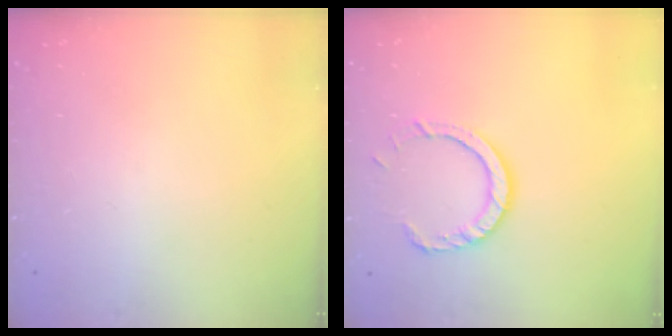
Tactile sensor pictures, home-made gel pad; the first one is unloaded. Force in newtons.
{"total": 8.9, "press": 8.8, "slide": 1.2}